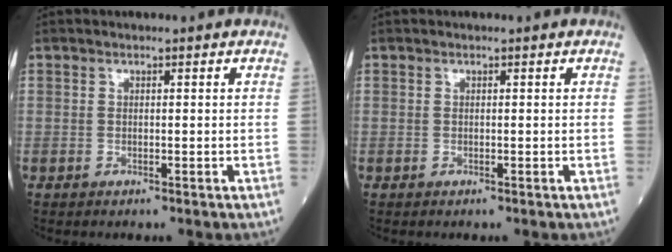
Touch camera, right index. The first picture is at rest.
{"total": 0.0}